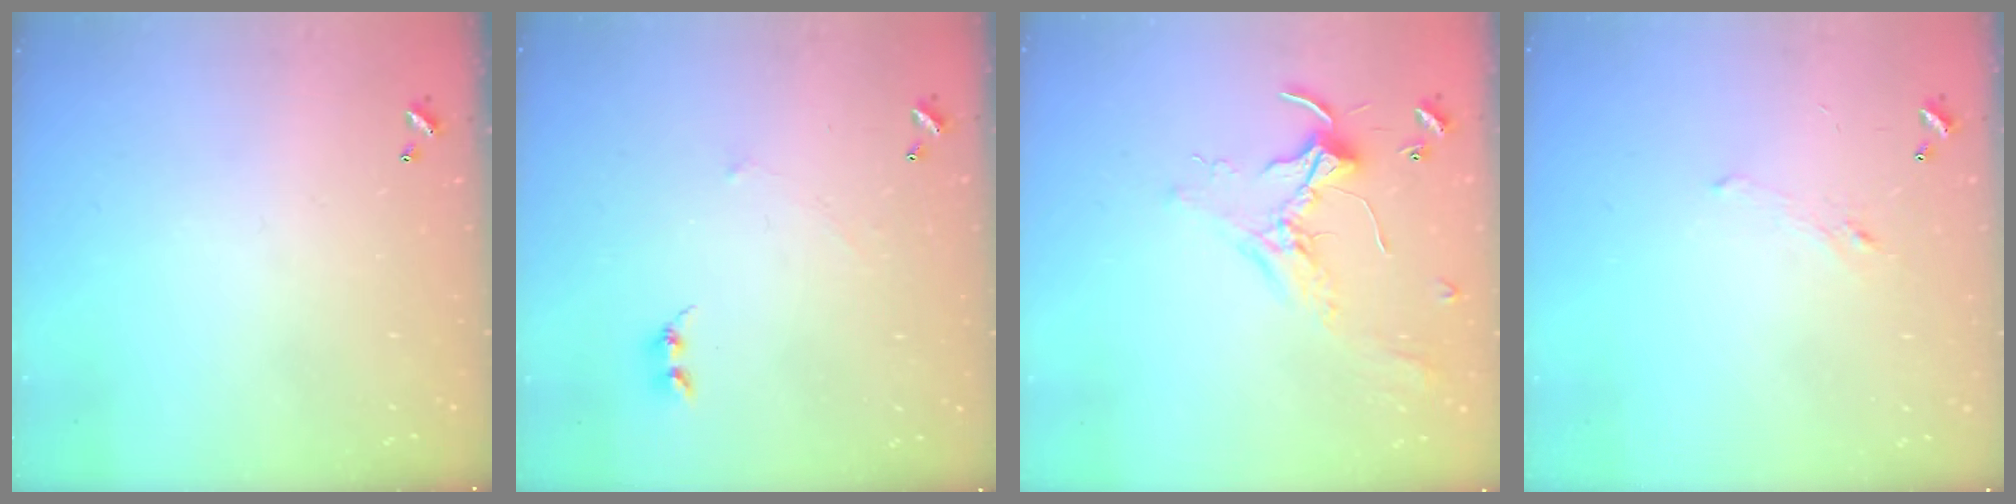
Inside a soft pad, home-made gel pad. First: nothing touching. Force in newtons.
{"total": 1.8, "press": 1.8, "slide": 0.5}
{"total": 2.1, "press": 2.1, "slide": 0.4}
{"total": 1.1, "press": 0.9, "slide": 0.6}